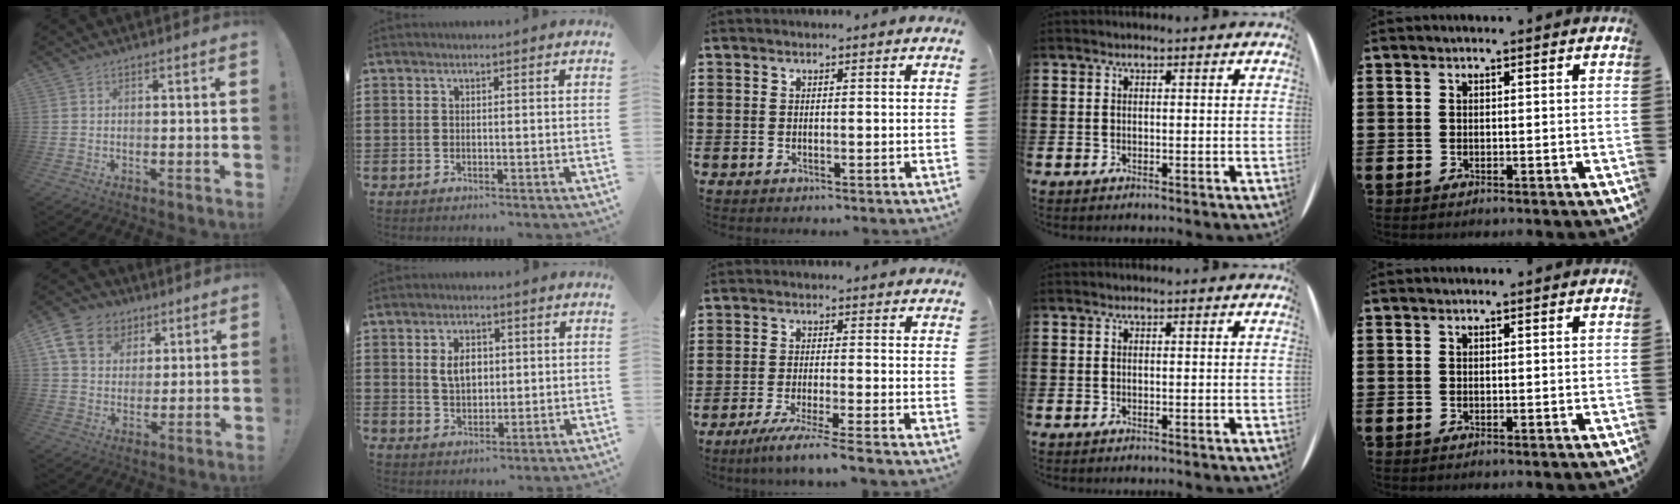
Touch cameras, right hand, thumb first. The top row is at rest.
{"thumb": {"total": 14.0, "force": [6.3, 10.9, 6.3], "torque": [-0.097, -0.030, 0.127]}, "index": {"total": 4.4, "force": [0.8, 2.8, 3.2], "torque": [-0.062, 0.009, 0.010]}, "middle": {"total": 4.7, "force": [-4.0, -0.5, 2.4], "torque": [-0.044, -0.017, -0.074]}}